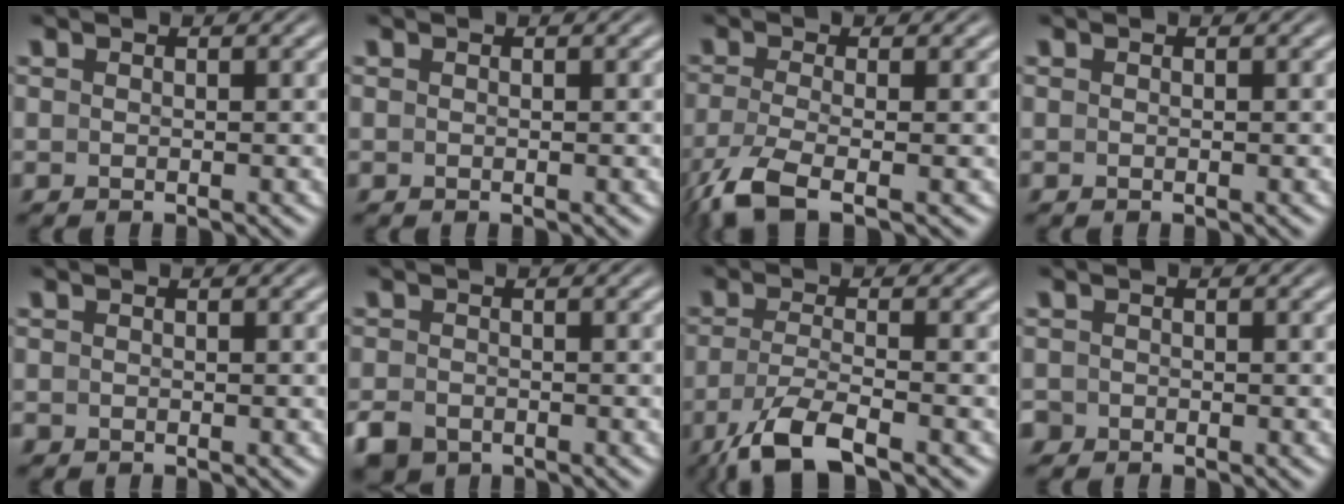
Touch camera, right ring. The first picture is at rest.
{"total": 0.0}
{"total": 5.4, "force": [-3.4, 1.9, 3.8], "torque": [-0.094, -0.034, -0.035]}
{"total": 0.0}
{"total": 0.7, "force": [-0.6, 0.4, 0.1], "torque": [-0.005, -0.009, -0.007]}
{"total": 2.9, "force": [-2.3, 1.6, 0.6], "torque": [-0.016, -0.019, -0.033]}
{"total": 5.4, "force": [-3.7, 1.4, 3.6], "torque": [-0.076, -0.029, -0.044]}
{"total": 2.3, "force": [-1.5, 1.7, 0.0], "torque": [-0.010, -0.016, -0.023]}